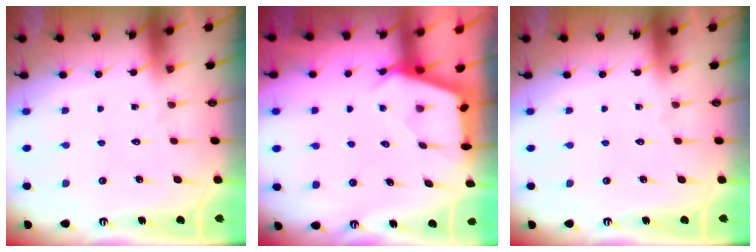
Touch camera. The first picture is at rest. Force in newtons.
{"total": 2.9, "press": 2.9, "slide": 0.4}
{"total": 0.0}